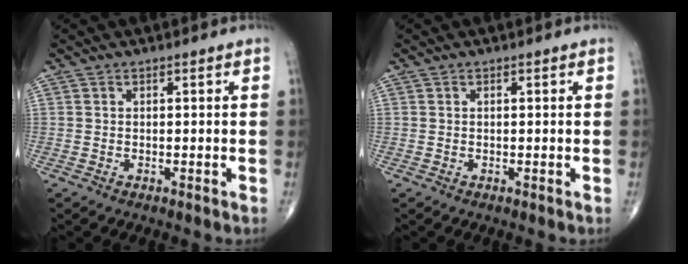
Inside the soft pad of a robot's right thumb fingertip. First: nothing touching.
{"total": 0.0}